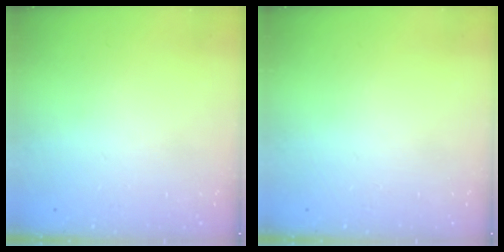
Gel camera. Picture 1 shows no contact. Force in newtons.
{"total": 0.0}